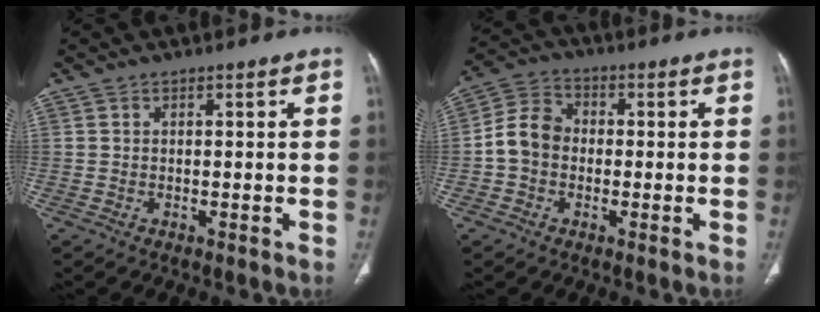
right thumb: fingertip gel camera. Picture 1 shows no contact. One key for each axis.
{"total": 7.7, "fx": -0.9, "fy": 6.4, "fz": 4.3, "tx": -0.069, "ty": 0.028, "tz": -0.030}